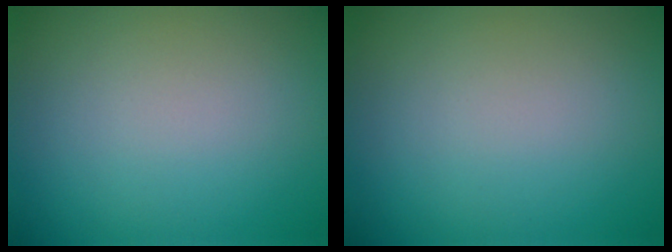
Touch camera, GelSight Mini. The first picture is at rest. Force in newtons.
{"total": 0.0}